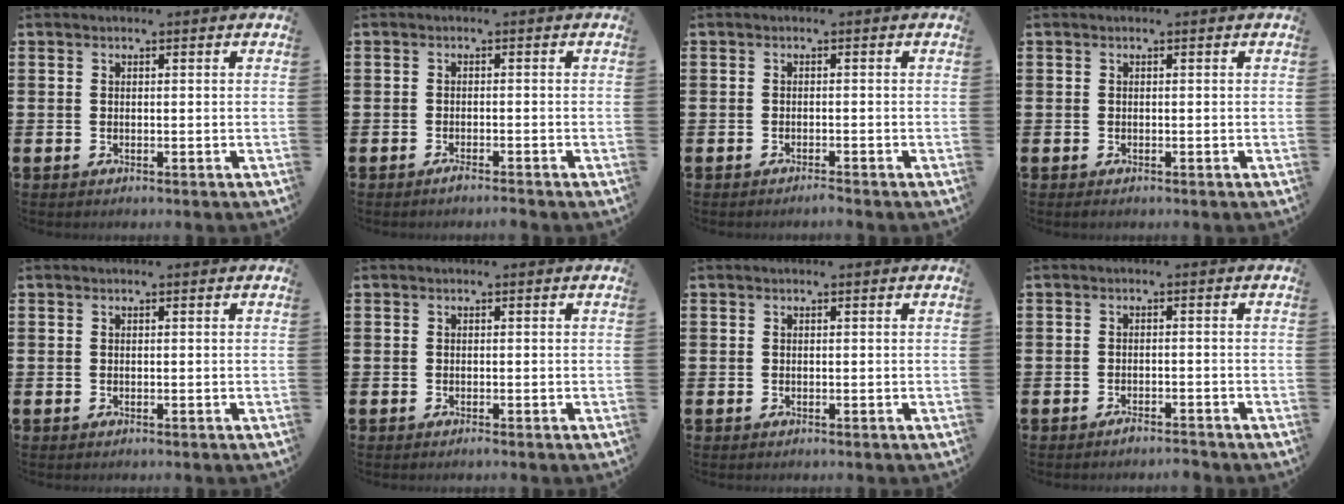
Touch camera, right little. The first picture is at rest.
{"total": 1.1, "force": [-1.0, 0.0, 0.5], "torque": [-0.009, -0.002, -0.019]}
{"total": 0.8, "force": [-0.8, -0.1, 0.2], "torque": [-0.004, -0.002, -0.016]}
{"total": 0.0}
{"total": 0.0}
{"total": 0.0}
{"total": 0.0}
{"total": 1.6, "force": [-1.5, 0.0, 0.3], "torque": [-0.009, 0.001, -0.029]}